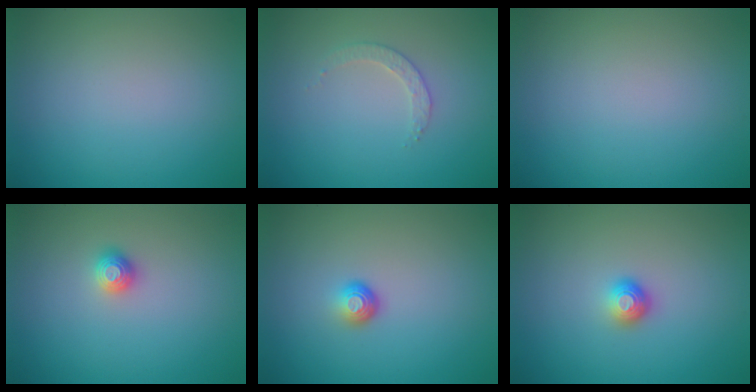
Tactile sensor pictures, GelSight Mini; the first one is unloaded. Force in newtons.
{"total": 1.6, "press": 1.5, "slide": 0.3}
{"total": 0.0}
{"total": 1.2, "press": 1.1, "slide": 0.3}
{"total": 1.6, "press": 1.0, "slide": 1.2}
{"total": 1.5, "press": 1.1, "slide": 1.0}